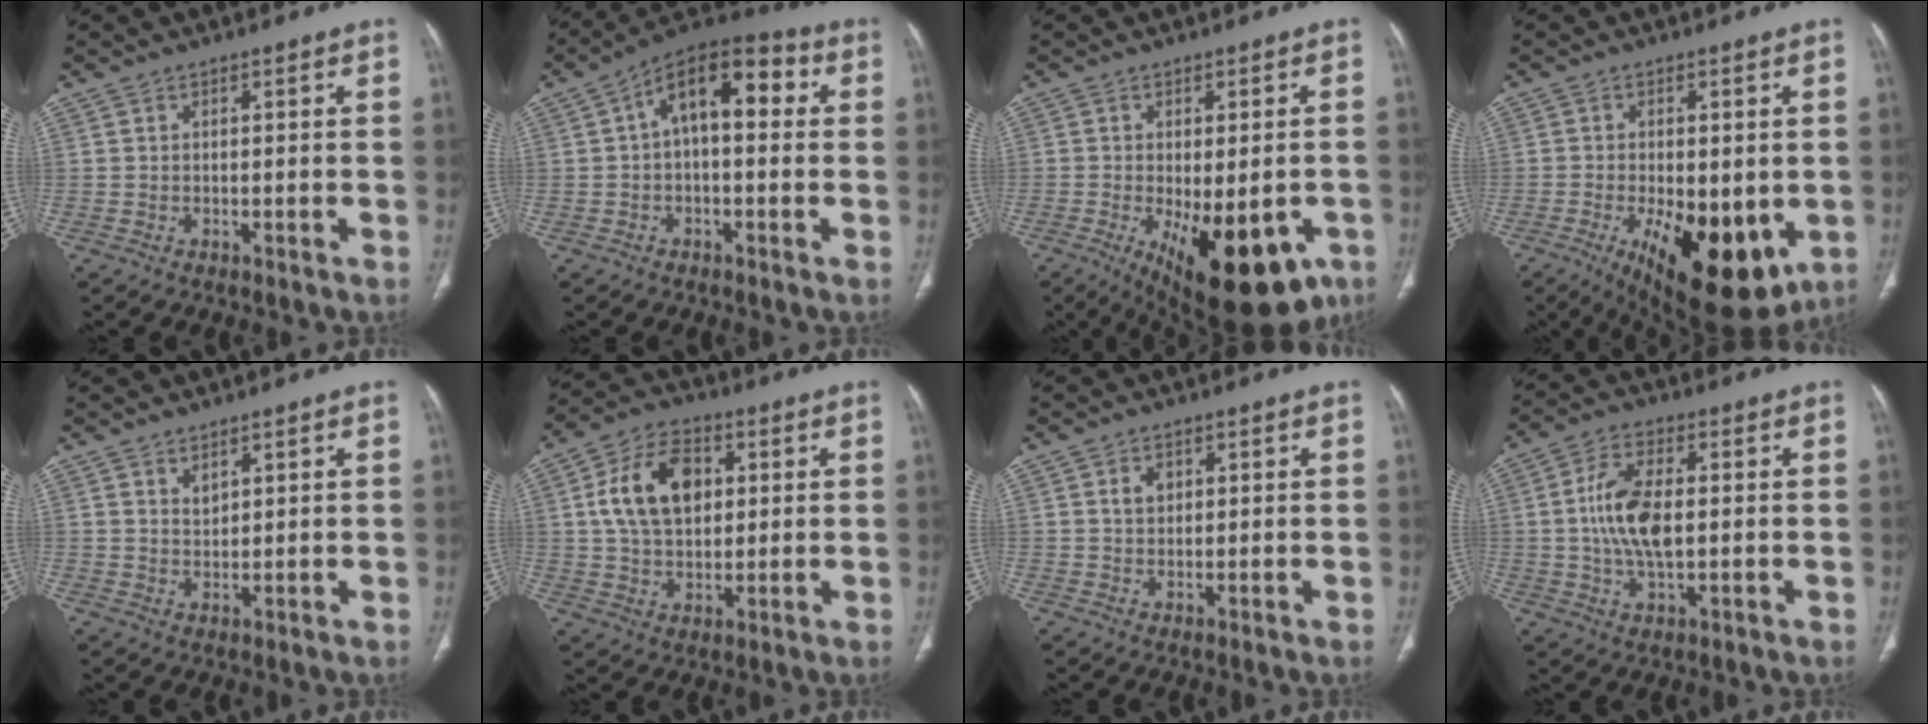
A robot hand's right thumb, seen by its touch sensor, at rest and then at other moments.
{"total": 13.3, "force": [2.1, 6.8, 11.2], "torque": [-0.149, 0.042, 0.023]}
{"total": 18.5, "force": [-8.2, 8.1, 14.5], "torque": [-0.157, -0.009, -0.099]}
{"total": 18.5, "force": [-5.9, 8.4, 15.4], "torque": [-0.193, -0.019, -0.067]}
{"total": 2.1, "force": [1.5, 1.1, 1.0], "torque": [-0.012, -0.015, 0.033]}
{"total": 13.7, "force": [2.9, 9.0, 9.8], "torque": [-0.153, 0.006, 0.049]}
{"total": 2.4, "force": [0.8, 1.8, 1.4], "torque": [-0.017, -0.002, 0.016]}
{"total": 10.6, "force": [0.3, 5.4, 9.2], "torque": [-0.183, 0.003, 0.006]}